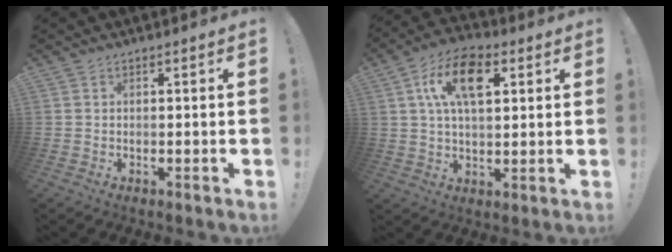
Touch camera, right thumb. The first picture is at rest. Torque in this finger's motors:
{"motor_torque": [0.30, 0.30, 0.08, 0.08, 0.05]}